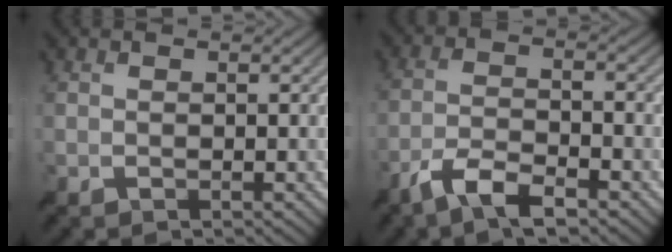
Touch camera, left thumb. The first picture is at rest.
{"total": 6.6, "force": [-4.7, 1.5, 4.3], "torque": [-0.086, 0.000, -0.096]}